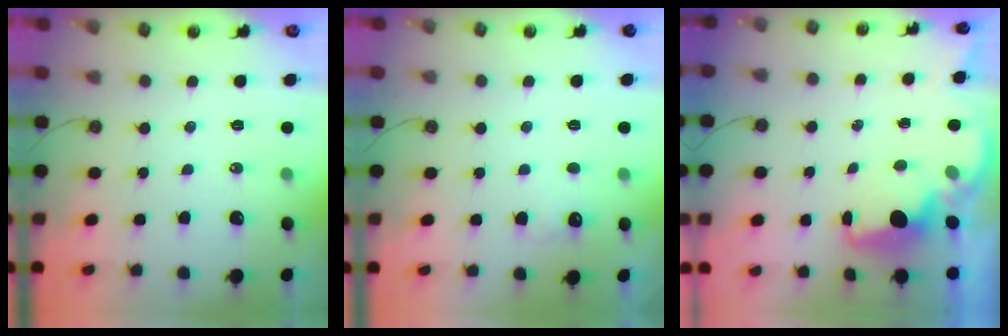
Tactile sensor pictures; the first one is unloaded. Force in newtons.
{"total": 4.1, "press": 4.0, "slide": 1.1}
{"total": 2.0, "press": 1.9, "slide": 0.7}